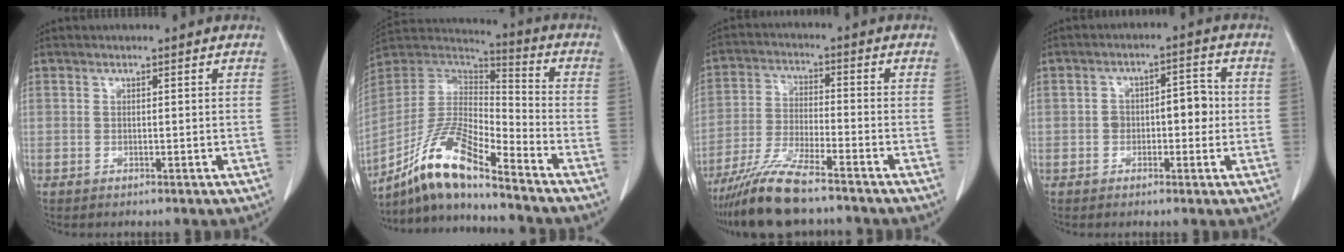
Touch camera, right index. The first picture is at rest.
{"total": 14.4, "force": [-10.6, 1.7, 9.5], "torque": [-0.191, 0.004, -0.198]}
{"total": 9.8, "force": [-8.0, 0.9, 5.6], "torque": [-0.113, -0.028, -0.149]}
{"total": 5.2, "force": [-0.7, 2.9, 4.3], "torque": [-0.063, 0.025, -0.010]}